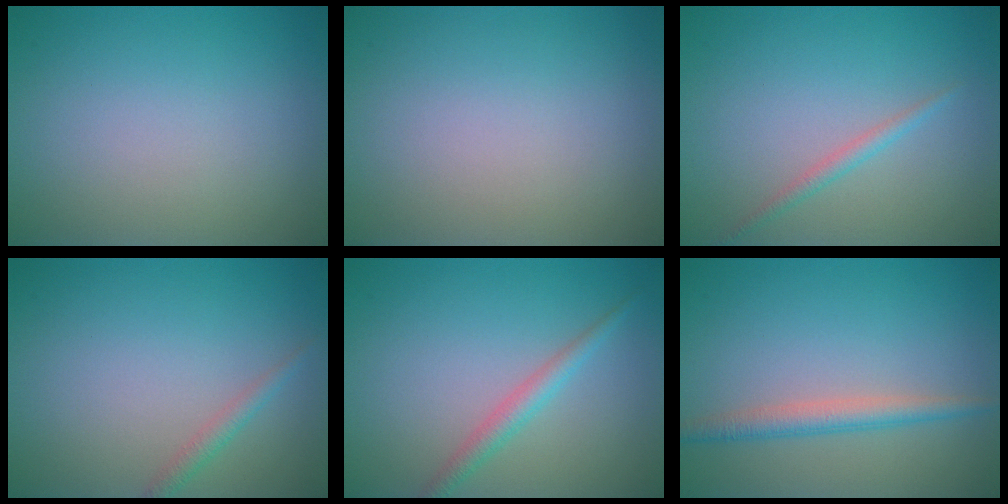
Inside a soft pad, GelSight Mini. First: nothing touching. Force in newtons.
{"total": 0.0}
{"total": 1.2, "press": 1.2, "slide": 0.0}
{"total": 1.3, "press": 1.3, "slide": 0.0}
{"total": 2.0, "press": 2.0, "slide": 0.0}
{"total": 2.5, "press": 2.5, "slide": 0.0}